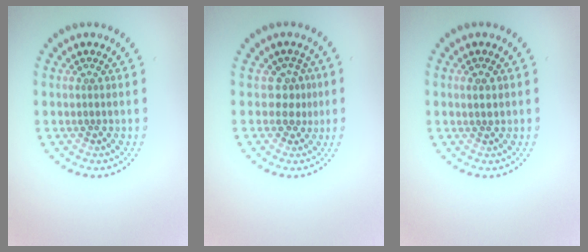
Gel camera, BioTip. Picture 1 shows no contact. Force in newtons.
{"total": 2.2, "press": 1.4, "slide": 1.6}
{"total": 1.1, "press": 1.0, "slide": 0.5}